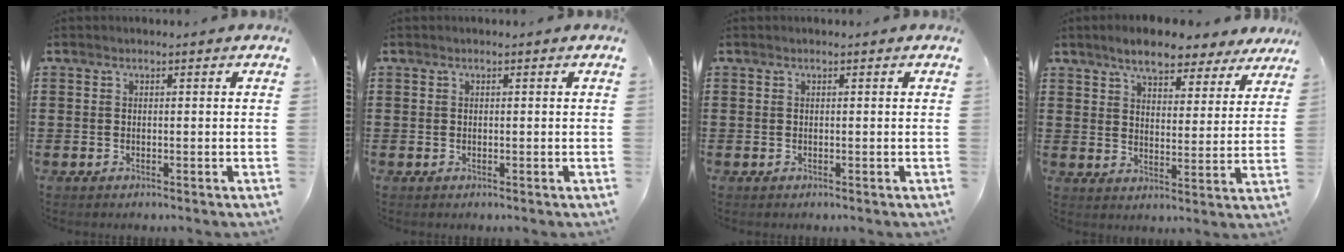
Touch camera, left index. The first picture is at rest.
{"total": 0.0}
{"total": 0.0}
{"total": 5.9, "force": [5.4, 1.5, 2.1], "torque": [-0.054, -0.017, 0.095]}